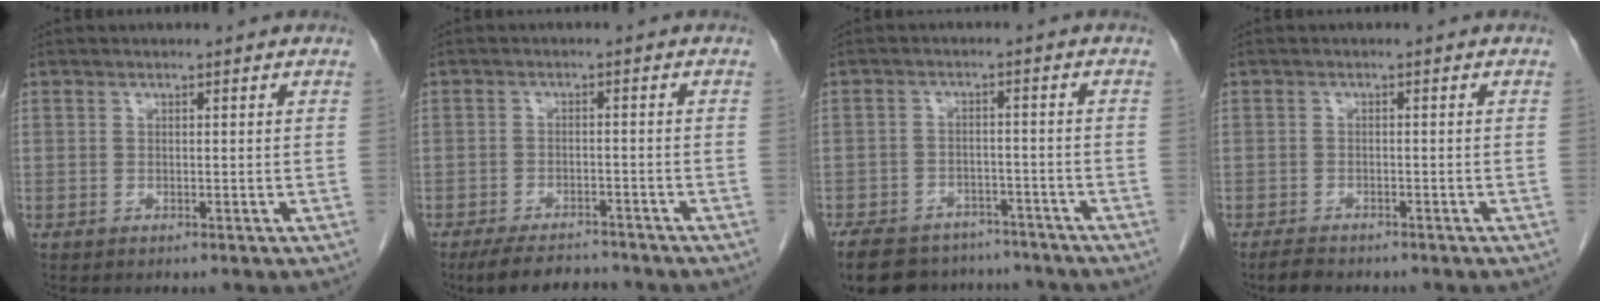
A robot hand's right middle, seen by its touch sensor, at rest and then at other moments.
{"total": 6.3, "force": [-5.7, 1.7, 2.1], "torque": [-0.034, -0.012, -0.092]}
{"total": 15.1, "force": [-12.3, 7.0, 5.2], "torque": [-0.111, 0.001, -0.165]}
{"total": 2.7, "force": [-2.3, 0.9, 1.1], "torque": [-0.022, -0.005, -0.035]}